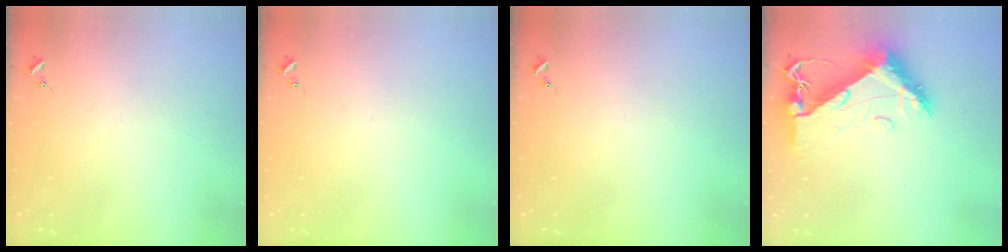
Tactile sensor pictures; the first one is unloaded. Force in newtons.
{"total": 0.0}
{"total": 0.0}
{"total": 11.3, "press": 11.3, "slide": 1.2}